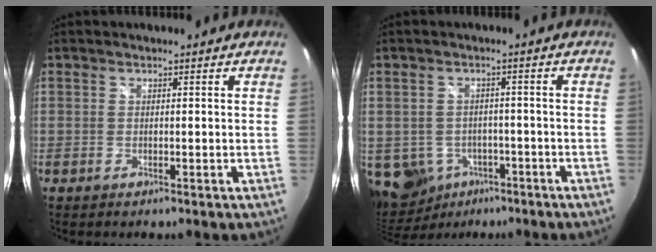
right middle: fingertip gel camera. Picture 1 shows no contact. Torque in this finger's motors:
{"motor_torque": [0.00, -0.01, 0.05, -0.01]}